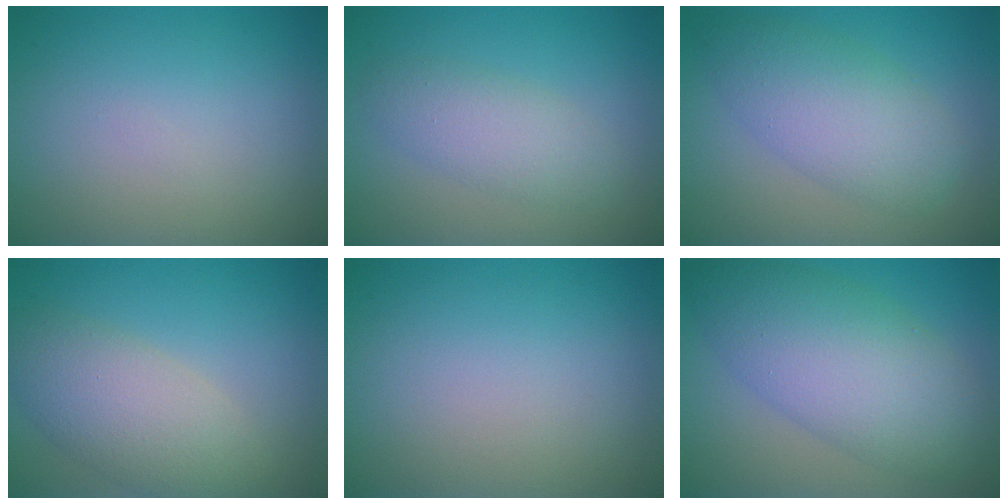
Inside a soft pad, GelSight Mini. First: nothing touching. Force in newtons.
{"total": 3.2, "press": 3.2, "slide": 0.1}
{"total": 5.6, "press": 5.6, "slide": 0.1}
{"total": 5.5, "press": 5.4, "slide": 0.5}
{"total": 0.0}
{"total": 8.5, "press": 8.5, "slide": 0.2}